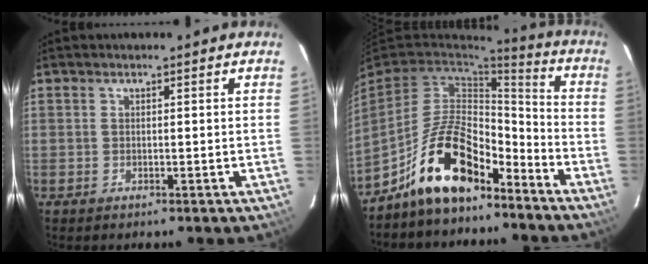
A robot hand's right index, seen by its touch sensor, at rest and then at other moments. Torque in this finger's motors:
{"motor_torque": [1.10, -1.04, 1.05, 0.21]}